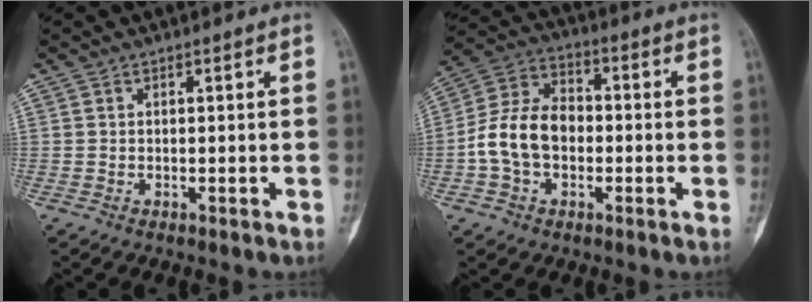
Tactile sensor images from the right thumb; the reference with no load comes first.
{"total": 12.2, "force": [-1.7, 8.7, 8.4], "torque": [-0.148, 0.039, -0.042]}